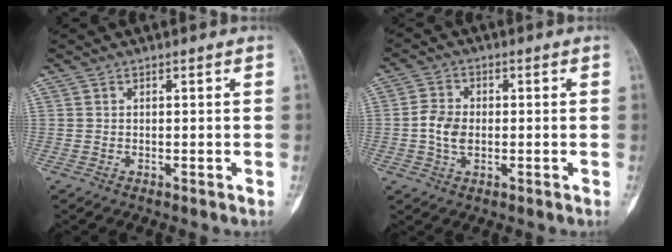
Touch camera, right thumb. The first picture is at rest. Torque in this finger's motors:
{"motor_torque": [0.64, 0.26, 0.51, 0.00, 0.27]}